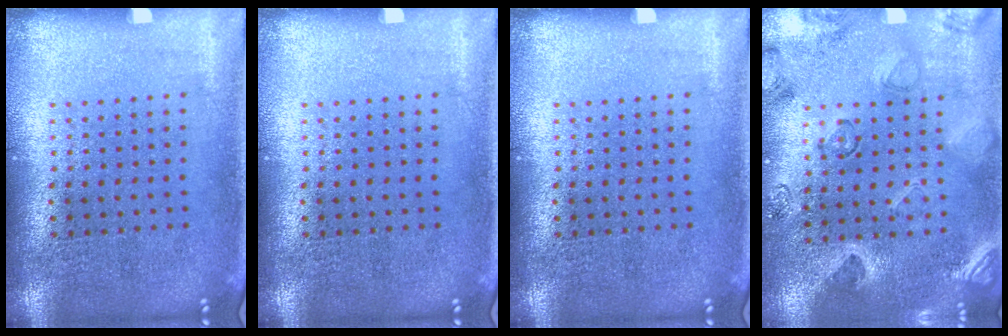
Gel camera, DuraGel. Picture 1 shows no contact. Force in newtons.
{"total": 0.0}
{"total": 0.0}
{"total": 2.2, "press": 1.8, "slide": 1.3}